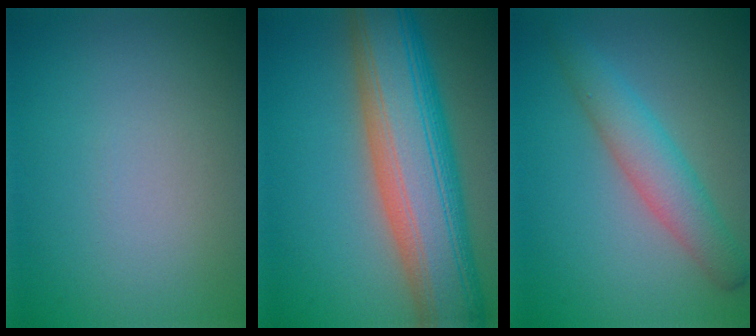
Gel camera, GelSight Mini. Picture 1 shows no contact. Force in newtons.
{"total": 12.5, "press": 12.5, "slide": 0.2}
{"total": 4.0, "press": 4.0, "slide": 0.1}